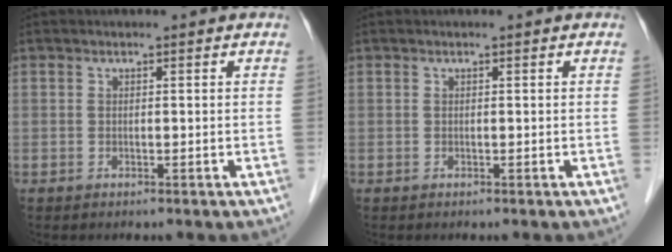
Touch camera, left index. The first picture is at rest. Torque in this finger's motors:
{"motor_torque": [0.04, -0.04, 0.00, 0.00]}